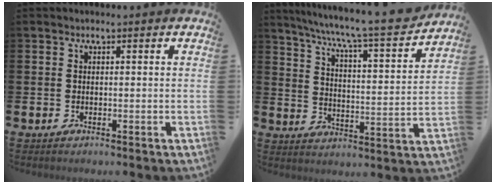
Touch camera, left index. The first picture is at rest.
{"total": 8.5, "force": [7.6, 0.2, 3.6], "torque": [-0.098, -0.056, 0.125]}